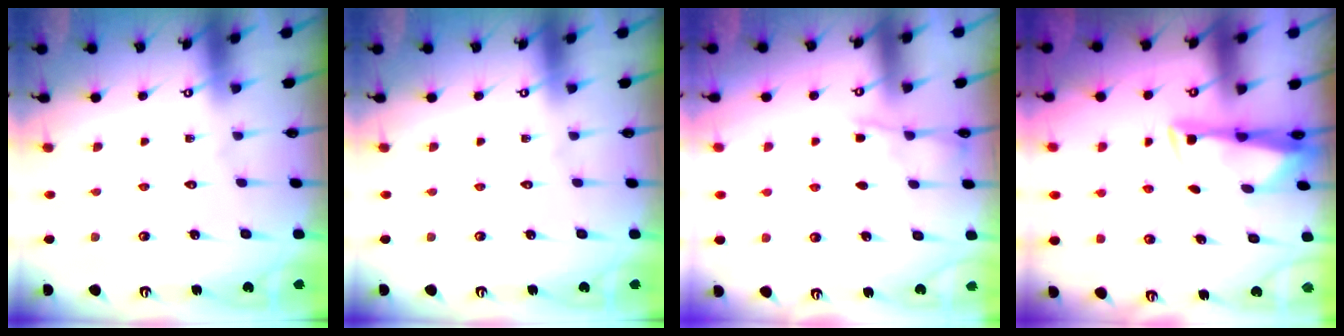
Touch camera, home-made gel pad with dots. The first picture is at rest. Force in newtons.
{"total": 0.0}
{"total": 4.1, "press": 4.0, "slide": 0.6}
{"total": 3.2, "press": 3.1, "slide": 0.9}